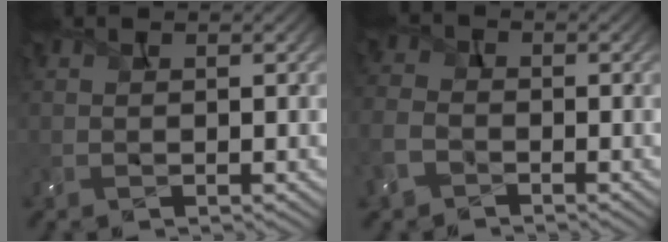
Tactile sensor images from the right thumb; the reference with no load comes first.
{"total": 4.8, "force": [-2.6, 3.4, 2.3], "torque": [-0.074, -0.006, -0.065]}